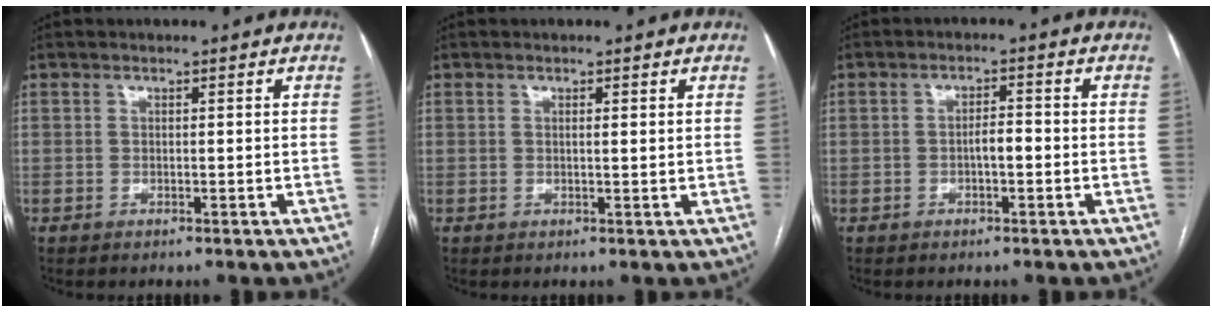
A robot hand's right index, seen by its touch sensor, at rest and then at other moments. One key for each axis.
{"total": 0.9, "fx": 0.4, "fy": 0.1, "fz": 0.8, "tx": -0.016, "ty": 0.000, "tz": 0.006}
{"total": 2.5, "fx": -0.7, "fy": 0.8, "fz": 2.3, "tx": -0.036, "ty": 0.005, "tz": -0.012}